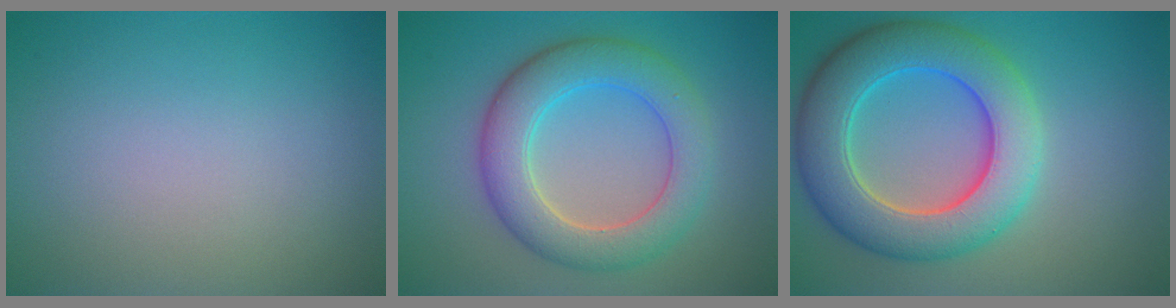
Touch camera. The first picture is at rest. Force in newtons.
{"total": 6.5, "press": 6.5, "slide": 0.3}
{"total": 9.0, "press": 9.0, "slide": 0.5}